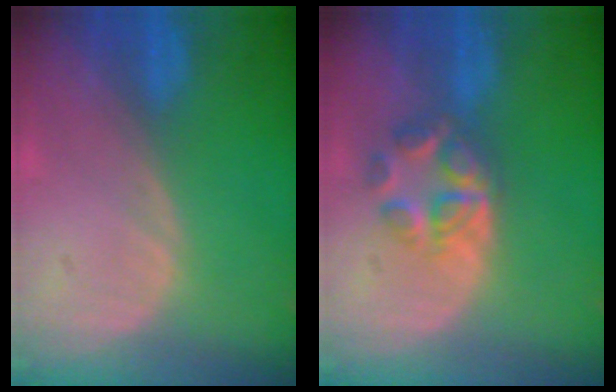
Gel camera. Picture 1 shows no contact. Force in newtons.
{"total": 5.6, "press": 5.3, "slide": 1.7}